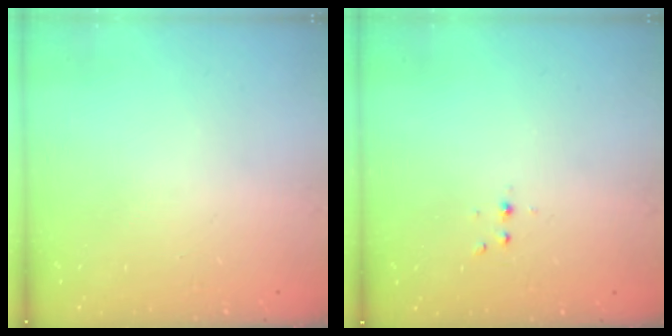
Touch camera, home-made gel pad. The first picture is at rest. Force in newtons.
{"total": 3.0, "press": 2.6, "slide": 1.5}